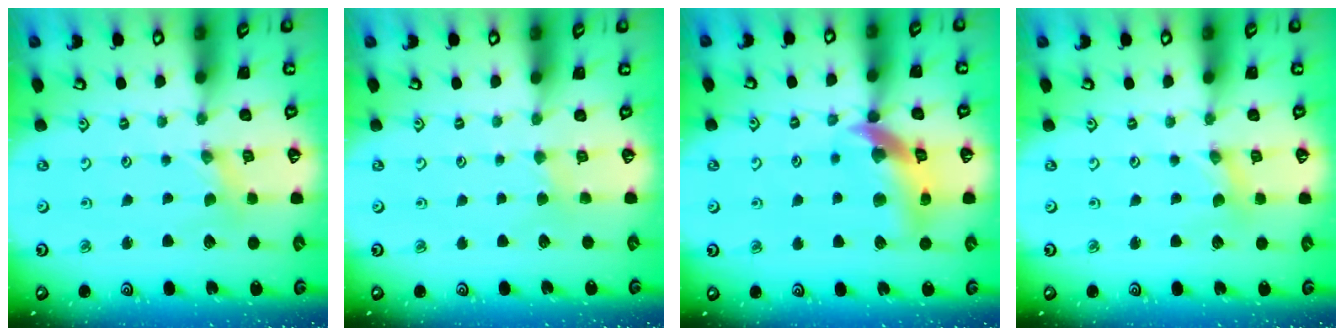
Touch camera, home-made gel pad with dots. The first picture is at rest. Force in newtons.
{"total": 2.0, "press": 2.0, "slide": 0.3}
{"total": 14.5, "press": 14.4, "slide": 2.0}
{"total": 0.6, "press": 0.6, "slide": 0.2}